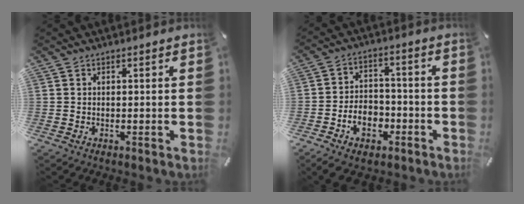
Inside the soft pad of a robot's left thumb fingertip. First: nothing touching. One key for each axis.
{"total": 9.6, "fx": -4.2, "fy": 6.9, "fz": 5.3, "tx": -0.100, "ty": 0.027, "tz": -0.075}